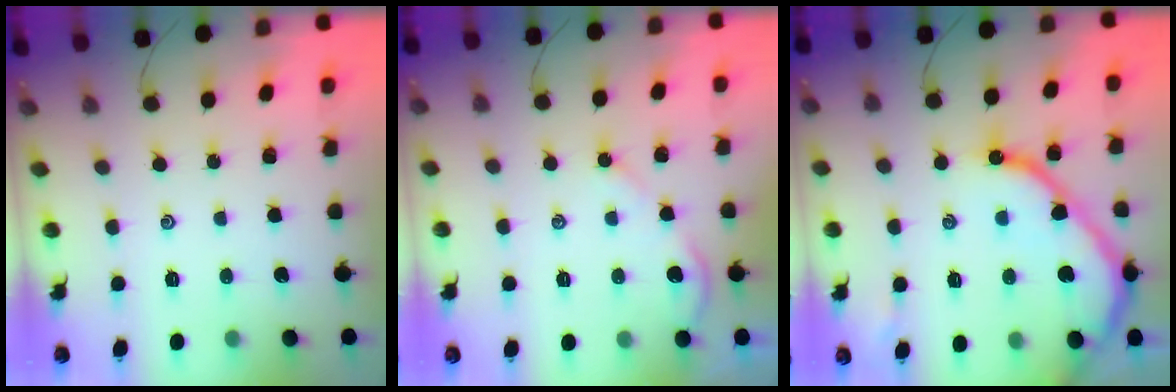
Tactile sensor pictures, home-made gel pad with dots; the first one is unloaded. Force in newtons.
{"total": 4.0, "press": 4.0, "slide": 0.4}
{"total": 14.5, "press": 14.4, "slide": 1.5}